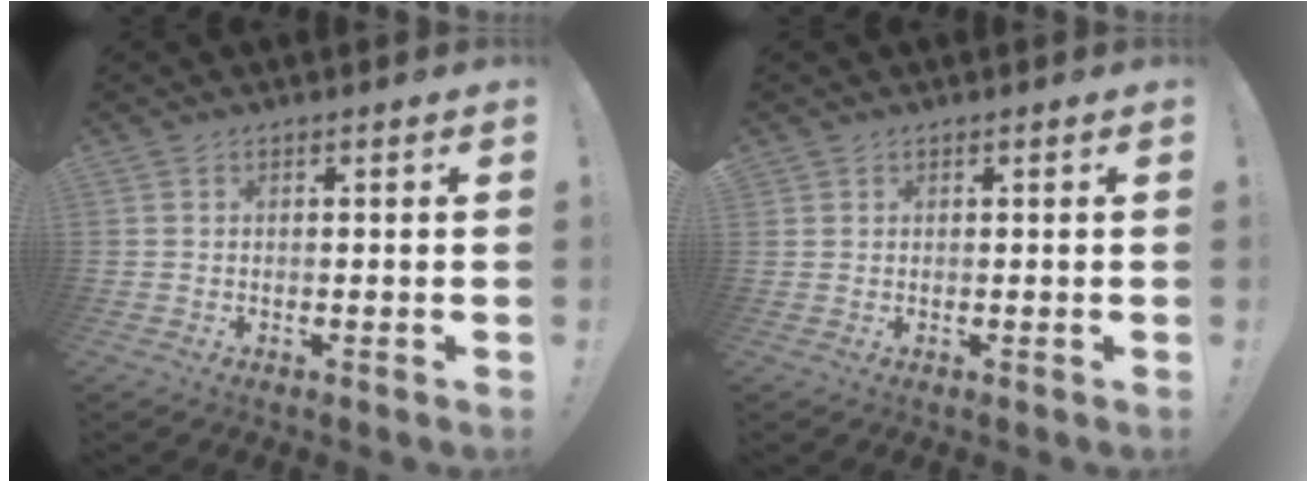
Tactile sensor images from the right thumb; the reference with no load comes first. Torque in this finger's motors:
{"motor_torque": [0.00, 0.00, 0.14, 0.03, 0.10]}